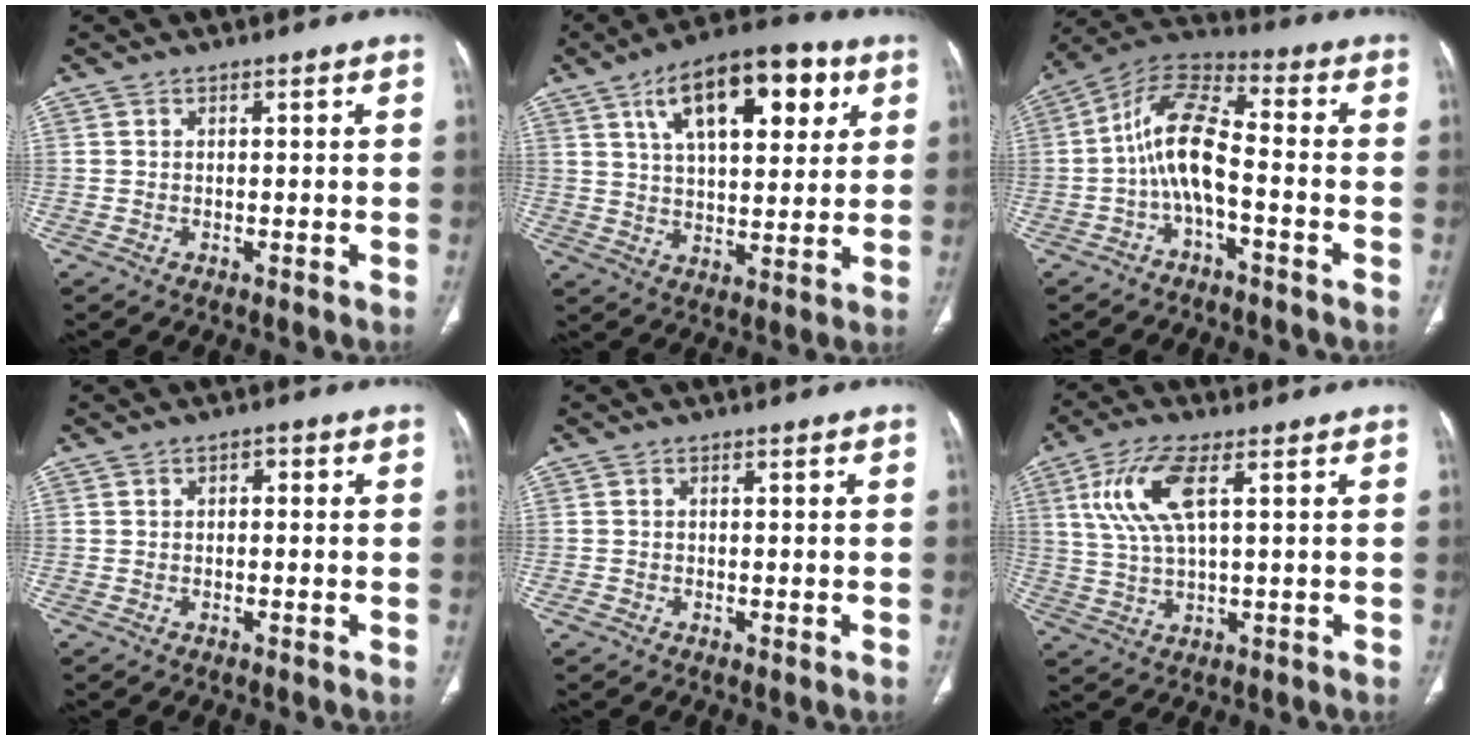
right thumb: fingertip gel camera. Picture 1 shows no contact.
{"total": 18.6, "force": [7.8, 8.6, 14.5], "torque": [-0.187, -0.009, 0.121]}
{"total": 11.0, "force": [-2.5, 4.2, 9.9], "torque": [-0.194, 0.050, -0.055]}
{"total": 1.3, "force": [0.1, 0.9, 0.9], "torque": [-0.003, 0.004, -0.005]}
{"total": 0.7, "force": [-0.3, 0.4, 0.4], "torque": [-0.006, -0.001, -0.006]}
{"total": 9.7, "force": [3.3, 3.2, 8.5], "torque": [-0.197, -0.001, 0.072]}